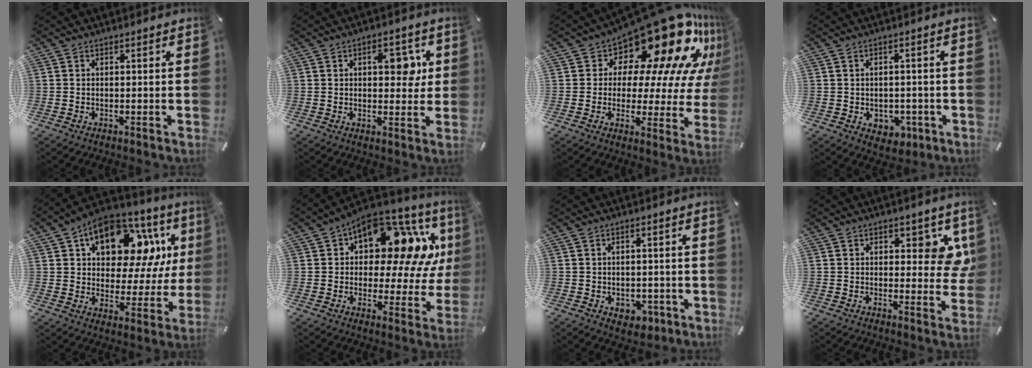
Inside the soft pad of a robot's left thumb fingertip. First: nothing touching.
{"total": 7.8, "force": [2.1, 4.4, 6.1], "torque": [-0.071, -0.008, 0.025]}
{"total": 24.4, "force": [15.9, 10.8, 15.0], "torque": [-0.200, -0.130, 0.263]}
{"total": 4.3, "force": [-1.1, 3.6, 2.0], "torque": [-0.018, 0.003, -0.019]}
{"total": 17.5, "force": [8.7, 10.3, 11.2], "torque": [-0.166, -0.047, 0.144]}
{"total": 18.3, "force": [8.1, 9.6, 13.2], "torque": [-0.177, -0.068, 0.128]}
{"total": 3.8, "force": [-1.2, 3.1, 1.9], "torque": [-0.014, 0.000, -0.021]}
{"total": 6.5, "force": [2.8, 3.9, 4.3], "torque": [-0.043, -0.012, 0.043]}